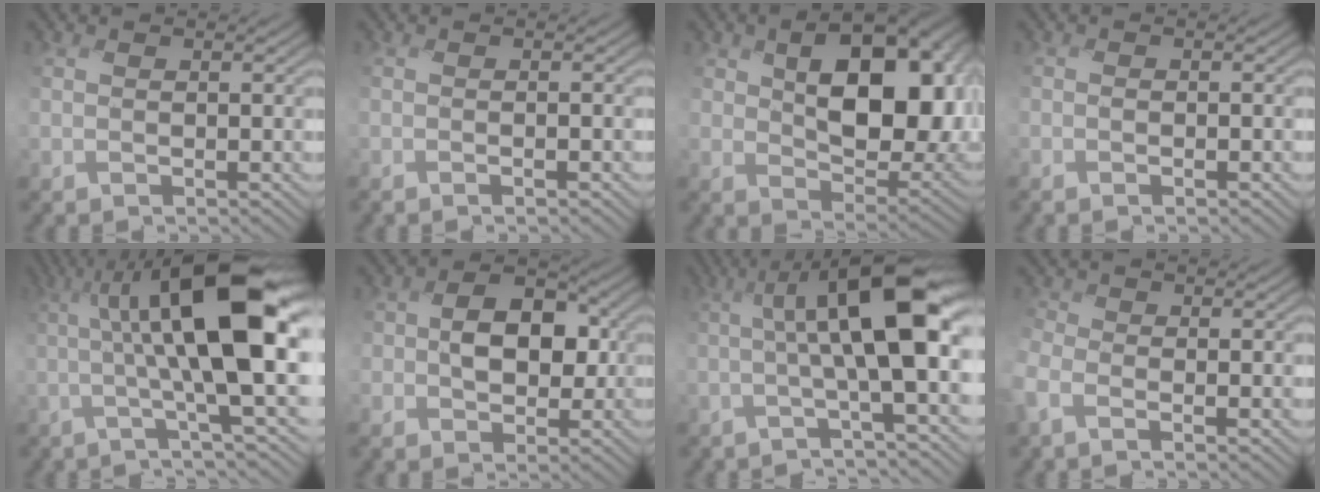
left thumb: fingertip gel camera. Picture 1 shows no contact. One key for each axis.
{"total": 0.7, "fx": -0.6, "fy": -0.1, "fz": 0.5, "tx": -0.005, "ty": 0.001, "tz": -0.011}
{"total": 13.3, "fx": 2.7, "fy": 7.9, "fz": 10.3, "tx": -0.147, "ty": -0.005, "tz": 0.052}
{"total": 0.8, "fx": -0.7, "fy": 0.1, "fz": 0.3, "tx": -0.002, "ty": 0.001, "tz": -0.015}
{"total": 13.1, "fx": 0.7, "fy": 2.1, "fz": 12.9, "tx": -0.194, "ty": 0.018, "tz": 0.004}
{"total": 6.3, "fx": -0.4, "fy": 4.8, "fz": 4.1, "tx": -0.067, "ty": 0.005, "tz": -0.020}
{"total": 10.0, "fx": 0.5, "fy": 1.8, "fz": 9.8, "tx": -0.141, "ty": 0.014, "tz": -0.003}
{"total": 2.6, "fx": -2.1, "fy": 1.1, "fz": 1.0, "tx": -0.034, "ty": -0.004, "tz": -0.055}